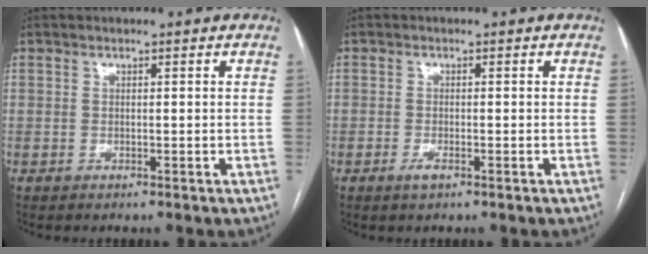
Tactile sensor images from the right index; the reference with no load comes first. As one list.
[{"total": 1.5, "force": [-0.9, 0.5, 1.1], "torque": [-0.018, -0.001, -0.011]}]